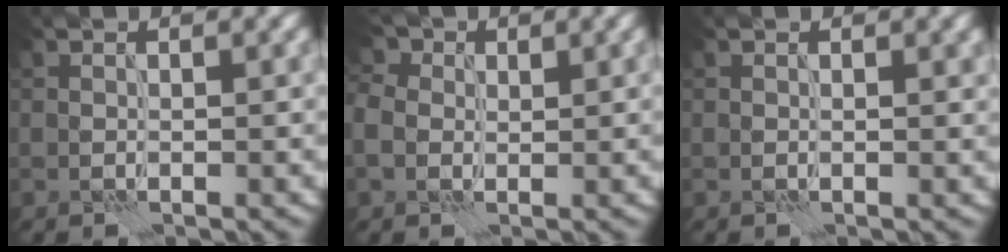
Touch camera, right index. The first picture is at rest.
{"total": 3.7, "force": [1.0, 3.2, 1.7], "torque": [-0.042, 0.012, 0.010]}
{"total": 0.8, "force": [0.4, 0.4, 0.6], "torque": [-0.001, 0.000, 0.010]}